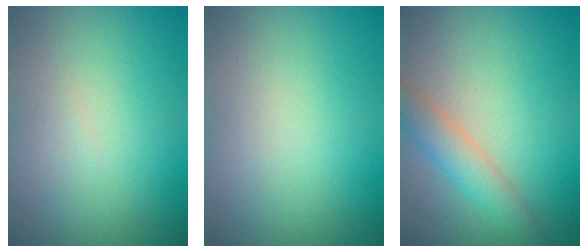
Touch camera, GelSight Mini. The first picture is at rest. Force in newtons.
{"total": 0.0}
{"total": 2.9, "press": 2.9, "slide": 0.1}